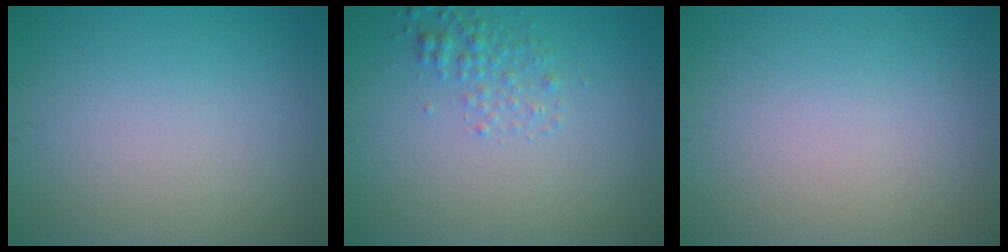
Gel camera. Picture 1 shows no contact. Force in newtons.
{"total": 1.8, "press": 1.8, "slide": 0.1}
{"total": 0.0}